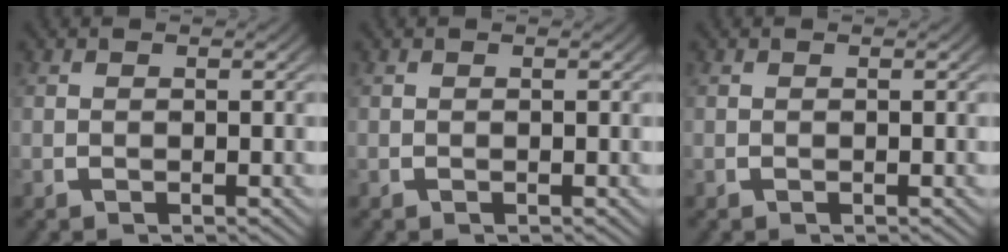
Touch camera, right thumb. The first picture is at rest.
{"total": 0.0}
{"total": 0.0}